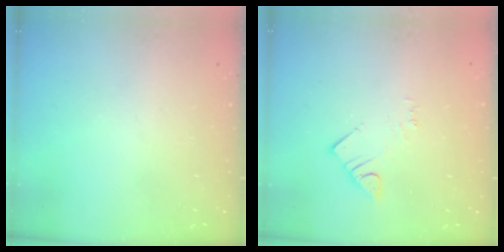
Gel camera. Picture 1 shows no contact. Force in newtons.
{"total": 2.8, "press": 2.8, "slide": 0.2}